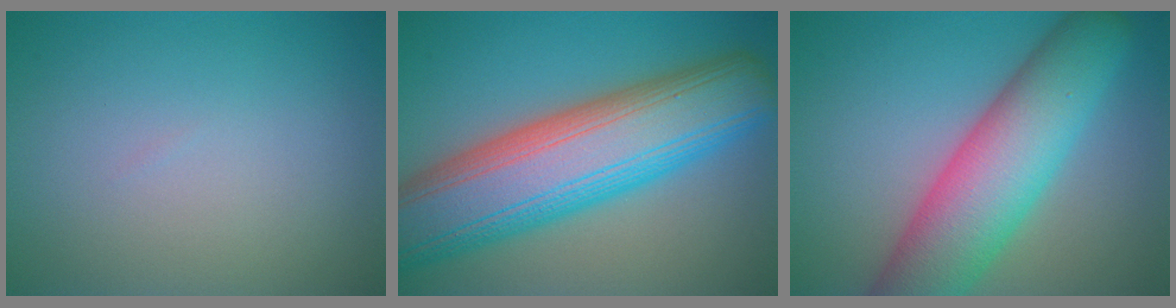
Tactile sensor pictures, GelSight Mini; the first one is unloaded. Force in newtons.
{"total": 13.8, "press": 13.8, "slide": 0.4}
{"total": 10.0, "press": 10.0, "slide": 0.6}